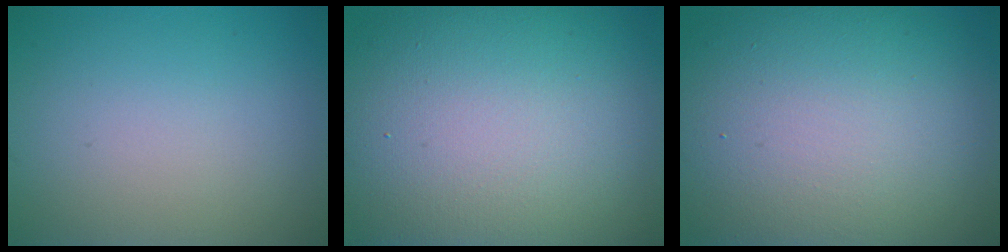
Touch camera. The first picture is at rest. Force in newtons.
{"total": 18.0, "press": 18.0, "slide": 1.1}
{"total": 16.1, "press": 16.1, "slide": 0.8}